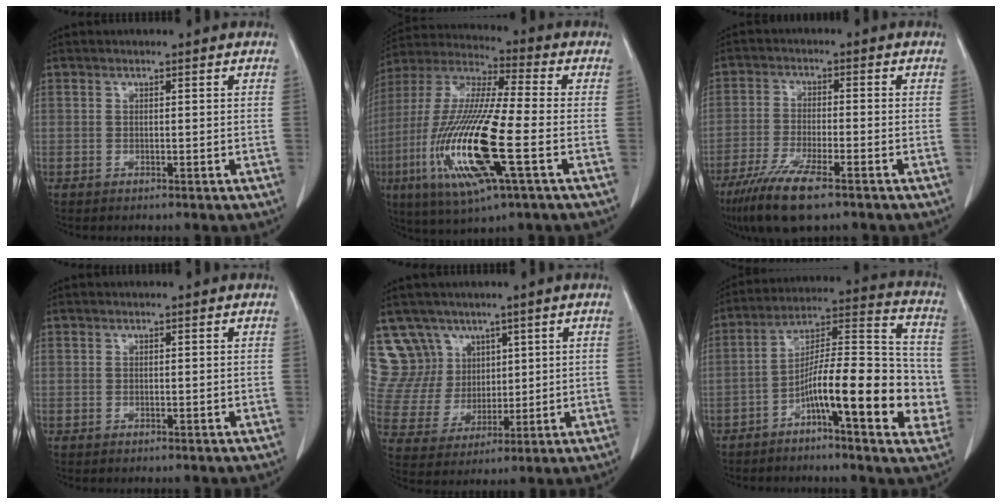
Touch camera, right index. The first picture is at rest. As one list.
[{"total": 20.0, "force": [-5.3, 2.1, 19.2], "torque": [-0.411, -0.024, -0.099]}, {"total": 9.7, "force": [-6.5, 1.3, 7.1], "torque": [-0.133, -0.025, -0.110]}, {"total": 0.0}, {"total": 11.7, "force": [7.4, 9.0, 0.8], "torque": [-0.034, 0.038, 0.164]}, {"total": 16.7, "force": [-5.0, 3.7, 15.5], "torque": [-0.237, 0.026, -0.079]}]